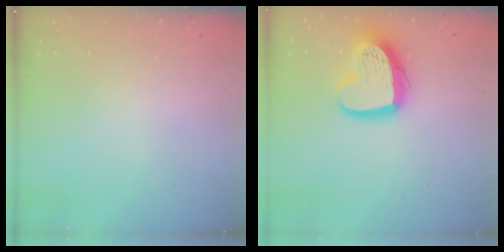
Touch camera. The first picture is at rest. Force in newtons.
{"total": 16.4, "press": 16.3, "slide": 1.4}